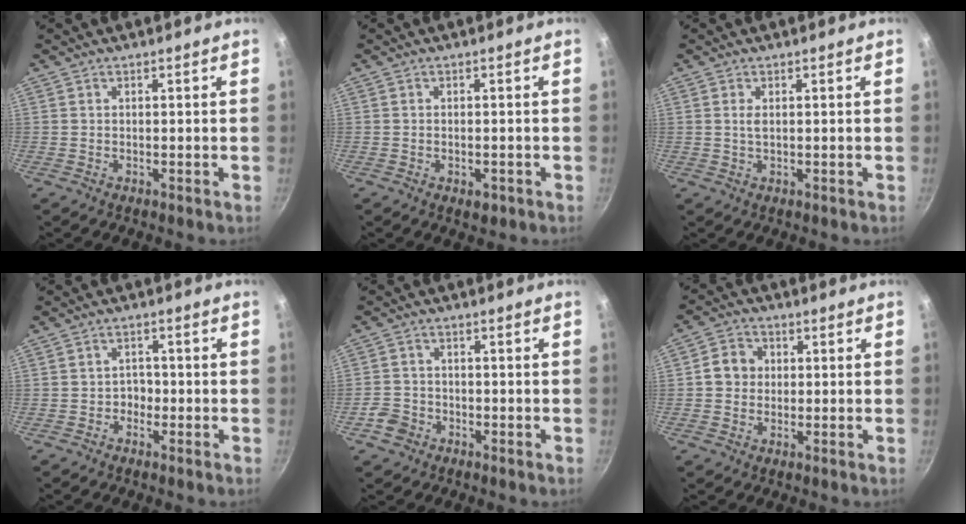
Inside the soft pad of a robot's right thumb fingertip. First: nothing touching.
{"total": 1.8, "force": [-0.8, 1.0, 1.3], "torque": [-0.014, 0.002, -0.008]}
{"total": 1.6, "force": [0.3, 0.7, 1.3], "torque": [-0.030, 0.001, 0.012]}
{"total": 2.4, "force": [-1.0, 2.0, 1.0], "torque": [0.006, 0.011, -0.025]}
{"total": 3.7, "force": [-2.0, 2.9, 1.1], "torque": [-0.007, 0.015, -0.039]}
{"total": 5.7, "force": [0.4, 5.1, 2.6], "torque": [-0.030, 0.012, -0.001]}